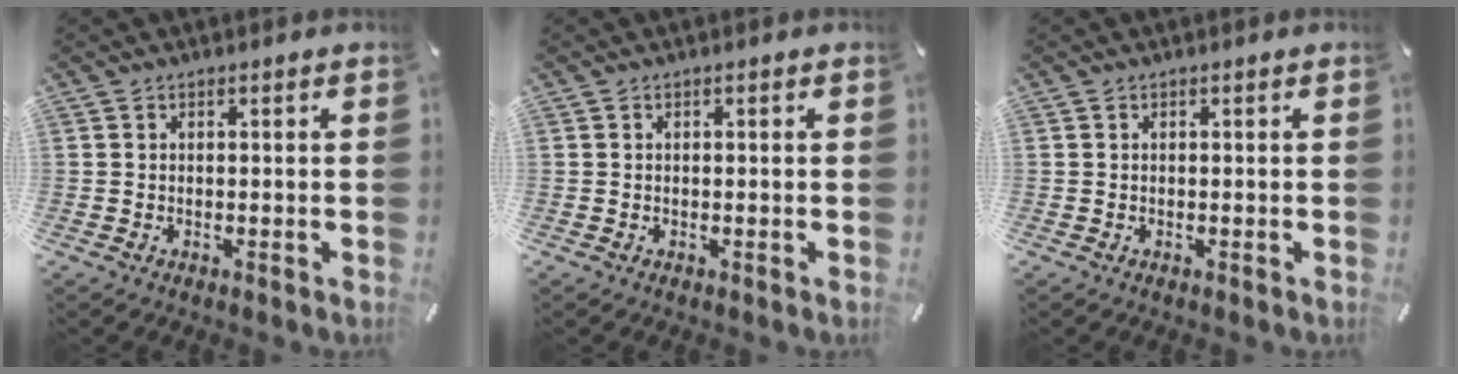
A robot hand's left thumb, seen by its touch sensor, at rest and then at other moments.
{"total": 0.0}
{"total": 0.0}